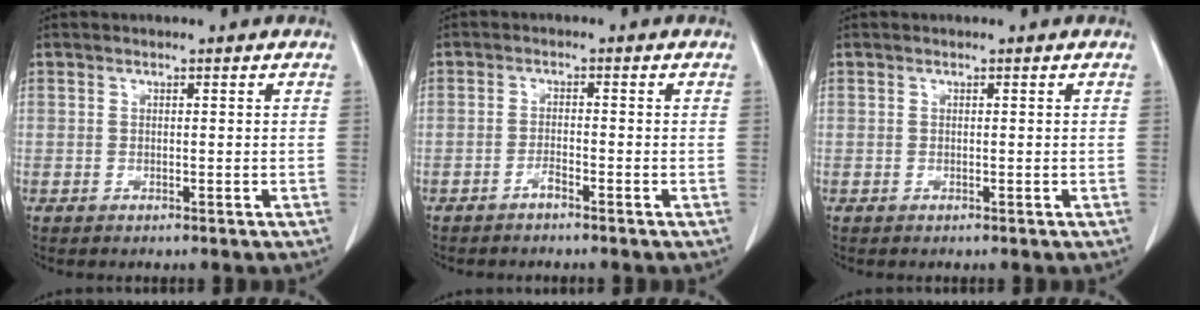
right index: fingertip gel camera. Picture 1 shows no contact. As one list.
[{"total": 1.4, "force": [-1.2, 0.1, 0.7], "torque": [-0.013, 0.004, -0.022]}, {"total": 0.0}]